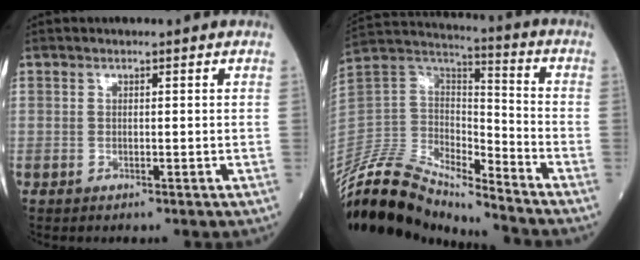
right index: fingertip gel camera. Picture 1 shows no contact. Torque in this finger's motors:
{"motor_torque": [-0.42, -1.10, 0.15, 0.01]}